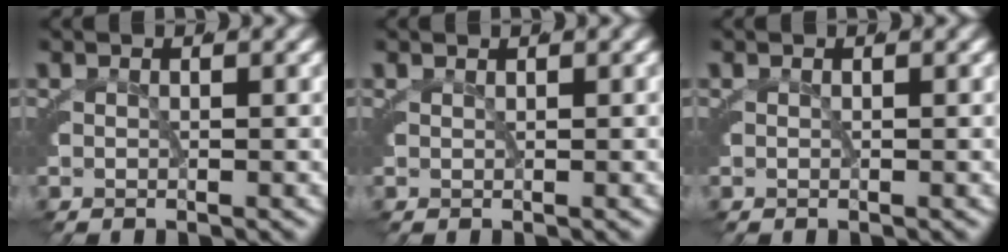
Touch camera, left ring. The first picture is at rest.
{"total": 0.8, "force": [0.6, -0.4, 0.2], "torque": [0.007, 0.007, 0.011]}
{"total": 0.0}